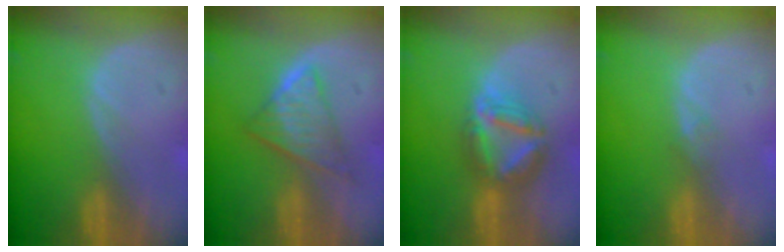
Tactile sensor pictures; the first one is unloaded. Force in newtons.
{"total": 6.1, "press": 5.7, "slide": 2.1}
{"total": 7.5, "press": 6.6, "slide": 3.5}
{"total": 0.8, "press": 0.8, "slide": 0.0}